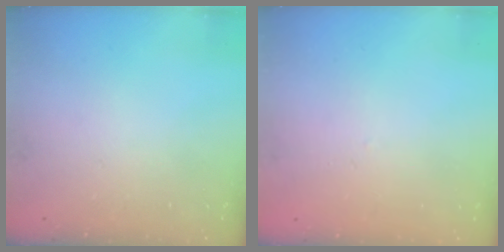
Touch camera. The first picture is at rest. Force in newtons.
{"total": 1.6, "press": 1.6, "slide": 0.3}